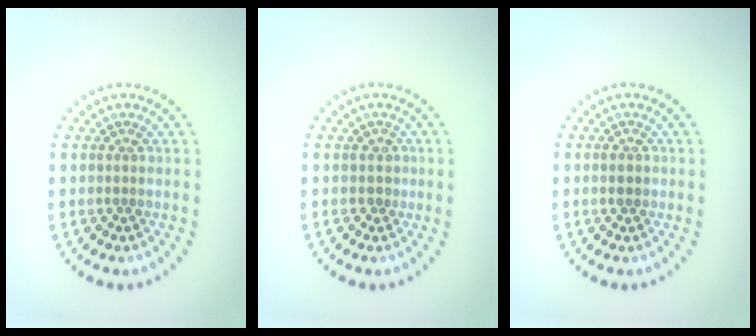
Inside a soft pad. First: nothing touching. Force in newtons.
{"total": 0.7, "press": 0.4, "slide": 0.6}
{"total": 1.3, "press": 1.3, "slide": 0.1}